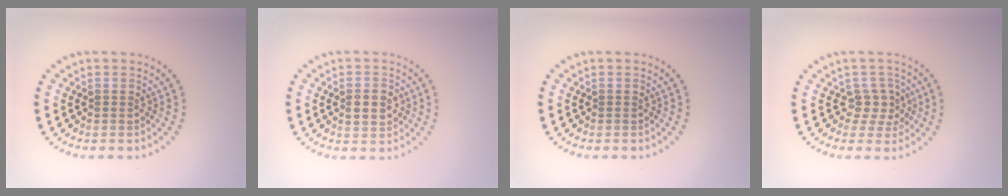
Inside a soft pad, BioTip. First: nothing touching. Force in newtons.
{"total": 2.5, "press": 2.5, "slide": 0.2}
{"total": 0.0}
{"total": 2.3, "press": 1.8, "slide": 1.4}